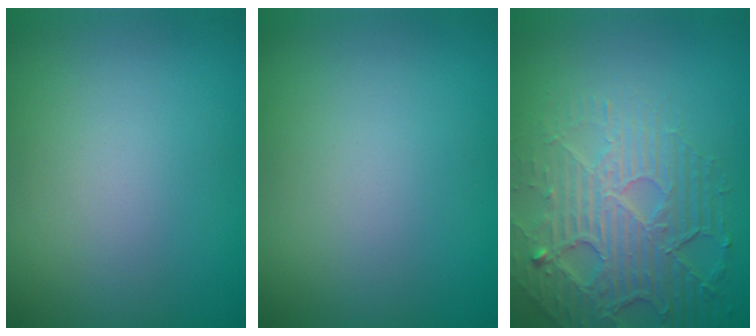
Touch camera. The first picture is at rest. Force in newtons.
{"total": 0.0}
{"total": 6.6, "press": 4.8, "slide": 4.4}